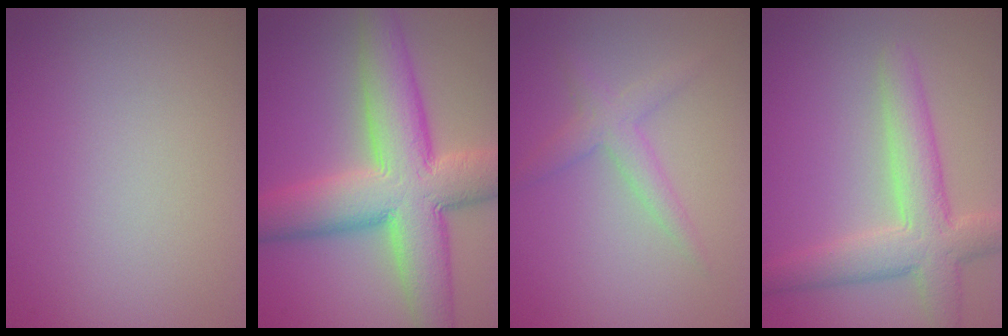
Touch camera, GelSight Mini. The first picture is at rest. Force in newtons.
{"total": 11.2, "press": 11.2, "slide": 0.5}
{"total": 2.2, "press": 2.2, "slide": 0.1}
{"total": 5.5, "press": 5.5, "slide": 0.3}